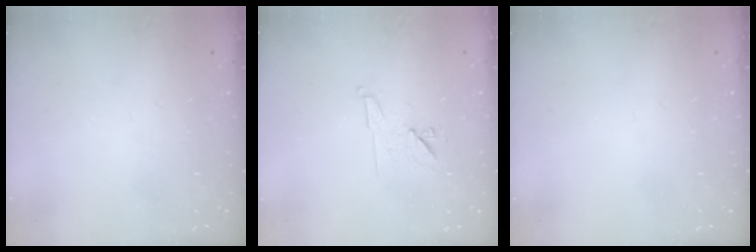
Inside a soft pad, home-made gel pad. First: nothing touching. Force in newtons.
{"total": 7.5, "press": 7.4, "slide": 1.3}
{"total": 0.0}